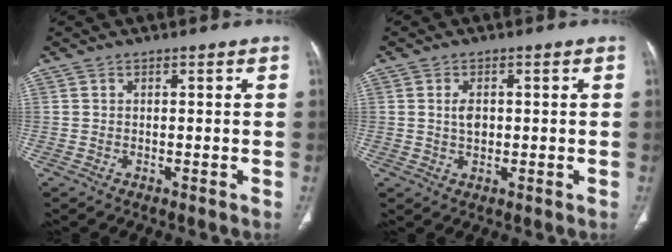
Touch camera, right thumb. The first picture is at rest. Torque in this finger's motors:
{"motor_torque": [-0.76, 0.25, 0.43, -0.08, 0.02]}